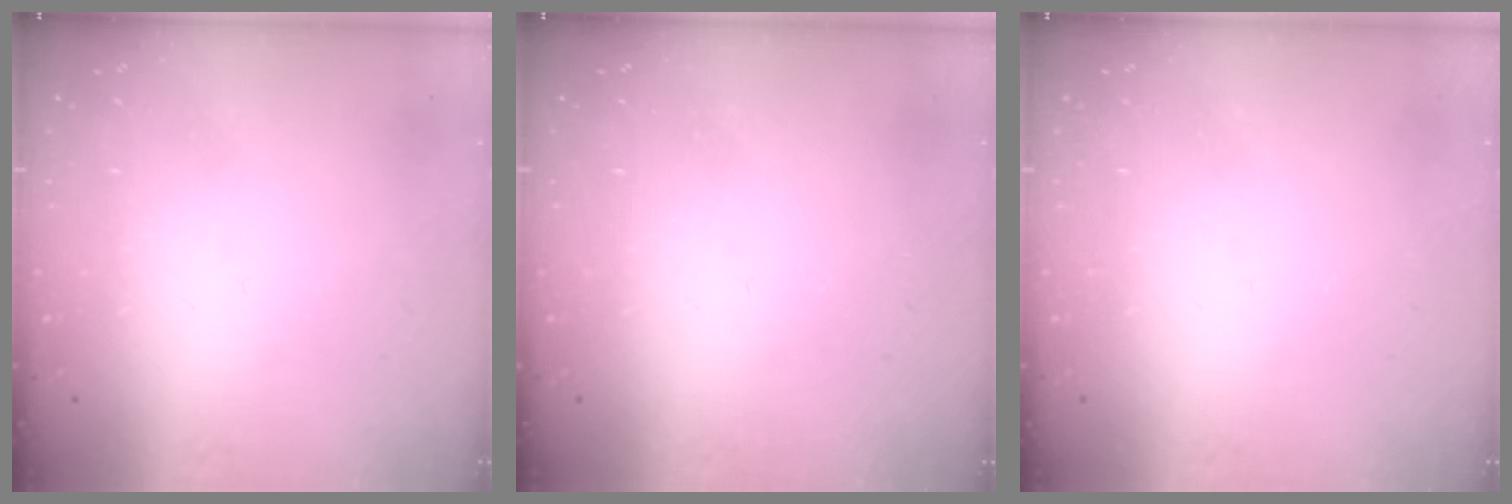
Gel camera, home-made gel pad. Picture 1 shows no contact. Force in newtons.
{"total": 0.0}
{"total": 0.0}